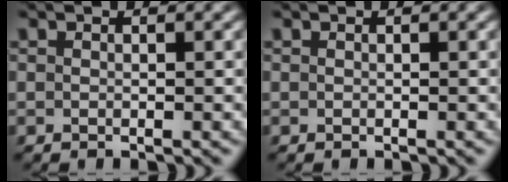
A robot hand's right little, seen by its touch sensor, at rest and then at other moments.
{"total": 0.0}